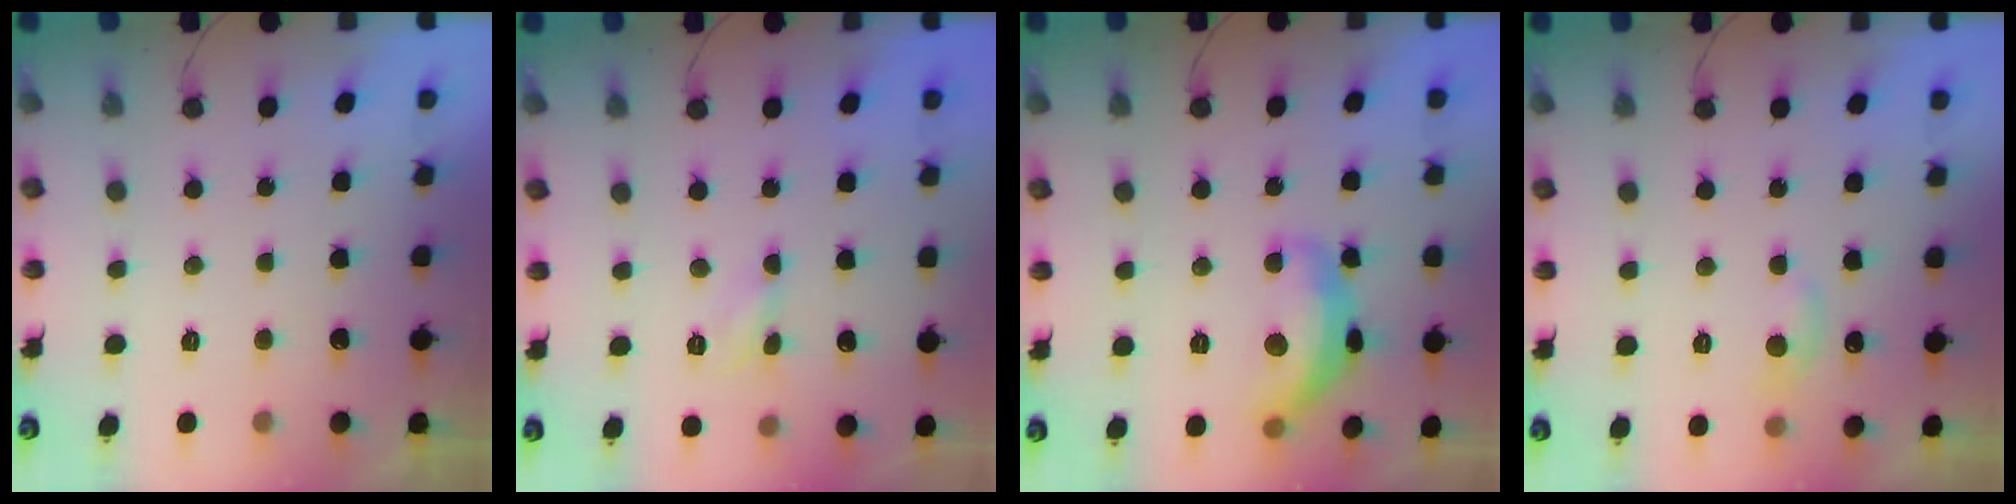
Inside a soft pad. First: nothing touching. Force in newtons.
{"total": 2.9, "press": 2.9, "slide": 0.4}
{"total": 14.0, "press": 14.0, "slide": 0.8}
{"total": 5.3, "press": 5.2, "slide": 0.7}